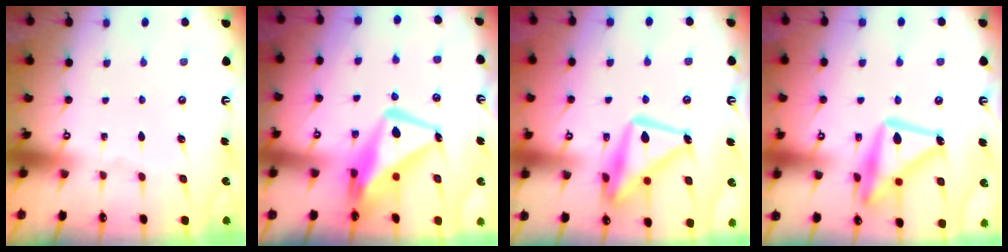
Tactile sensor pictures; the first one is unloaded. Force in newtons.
{"total": 13.8, "press": 13.8, "slide": 1.3}
{"total": 17.3, "press": 17.2, "slide": 1.3}
{"total": 18.2, "press": 18.2, "slide": 1.3}